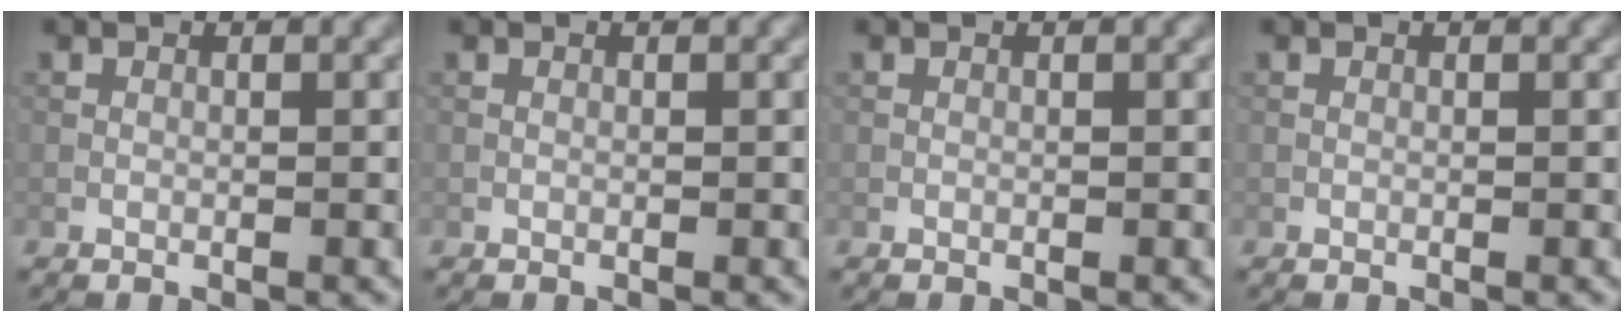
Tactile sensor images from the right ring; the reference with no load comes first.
{"total": 0.0}
{"total": 0.0}
{"total": 0.0}